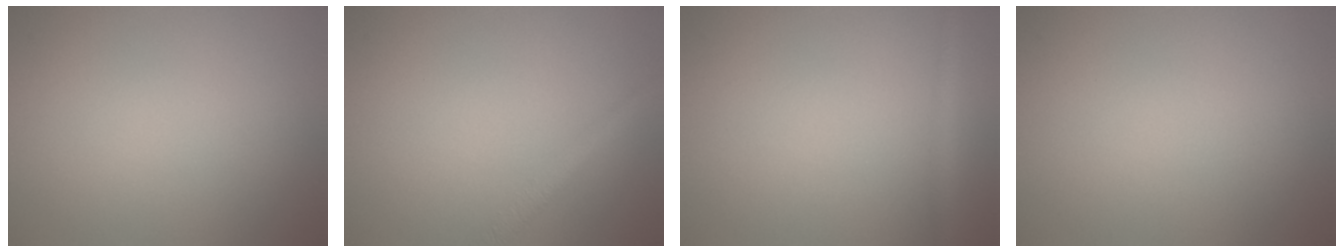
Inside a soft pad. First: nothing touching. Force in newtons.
{"total": 1.8, "press": 1.8, "slide": 0.1}
{"total": 1.6, "press": 1.6, "slide": 0.1}
{"total": 0.0}